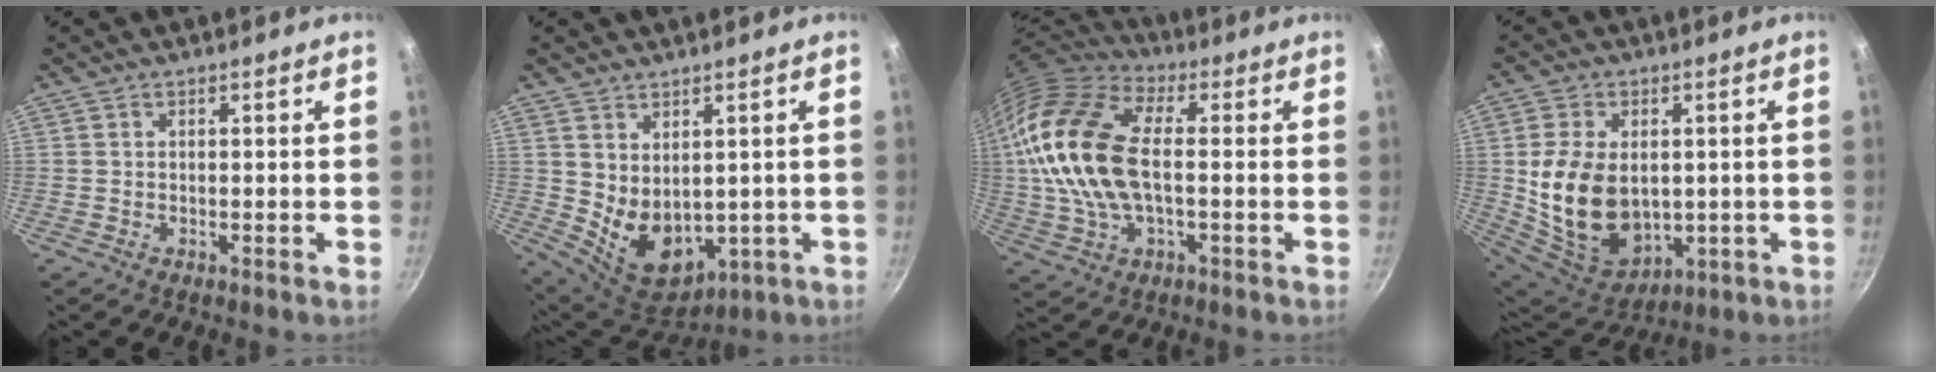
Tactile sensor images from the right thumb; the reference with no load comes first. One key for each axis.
{"total": 10.5, "fx": 1.4, "fy": 7.2, "fz": 7.5, "tx": -0.102, "ty": -0.034, "tz": 0.053}
{"total": 20.5, "fx": 0.6, "fy": 11.4, "fz": 17.1, "tx": -0.342, "ty": 0.027, "tz": 0.000}
{"total": 16.9, "fx": 0.5, "fy": 11.8, "fz": 12.1, "tx": -0.211, "ty": -0.022, "tz": 0.033}